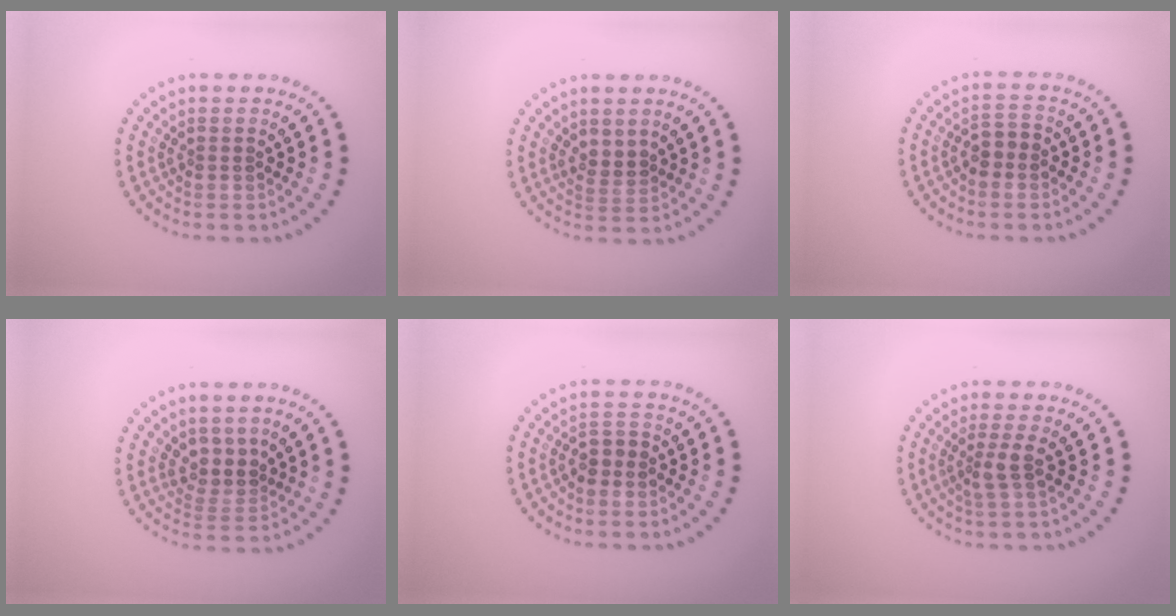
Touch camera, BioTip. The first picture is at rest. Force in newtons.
{"total": 1.6, "press": 1.4, "slide": 0.7}
{"total": 1.8, "press": 1.7, "slide": 0.7}
{"total": 2.3, "press": 1.8, "slide": 1.5}
{"total": 1.8, "press": 1.7, "slide": 0.7}
{"total": 1.9, "press": 1.3, "slide": 1.3}